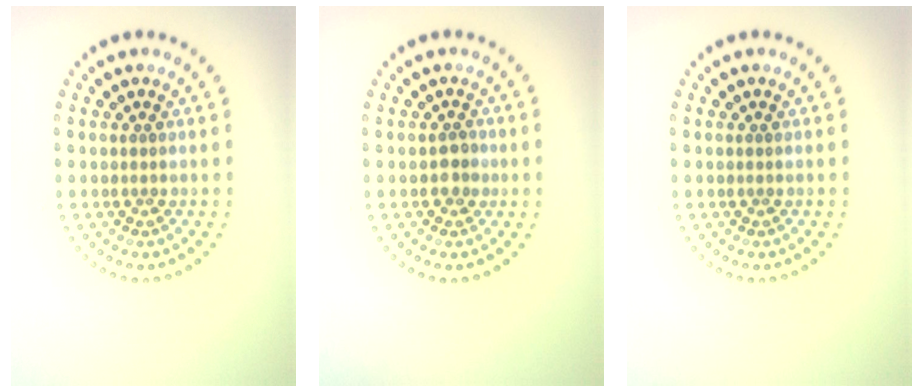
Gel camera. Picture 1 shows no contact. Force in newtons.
{"total": 1.3, "press": 1.2, "slide": 0.5}
{"total": 0.0}